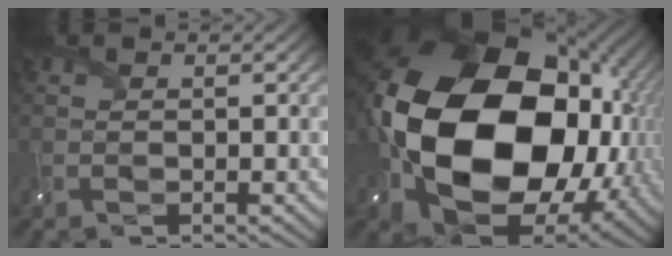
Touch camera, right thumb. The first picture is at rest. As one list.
[{"total": 23.6, "force": [0.1, 16.5, 16.8], "torque": [-0.383, -0.068, 0.042]}]